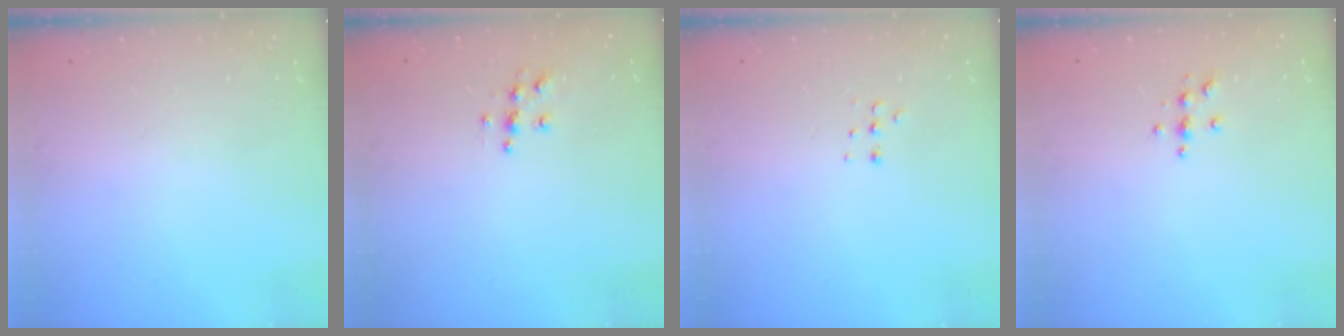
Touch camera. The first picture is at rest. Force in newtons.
{"total": 6.2, "press": 6.2, "slide": 0.2}
{"total": 3.8, "press": 3.7, "slide": 0.9}
{"total": 3.9, "press": 3.8, "slide": 0.5}